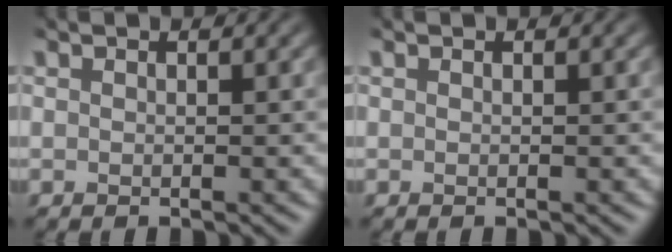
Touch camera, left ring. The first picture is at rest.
{"total": 0.0}